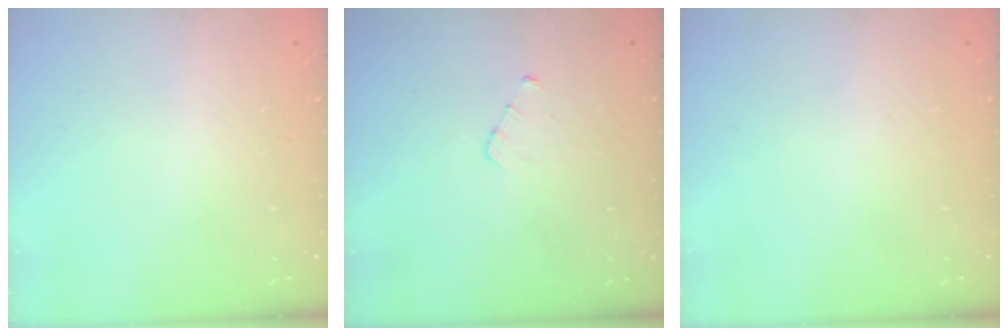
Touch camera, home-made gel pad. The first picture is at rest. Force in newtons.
{"total": 3.0, "press": 3.0, "slide": 0.3}
{"total": 0.0}